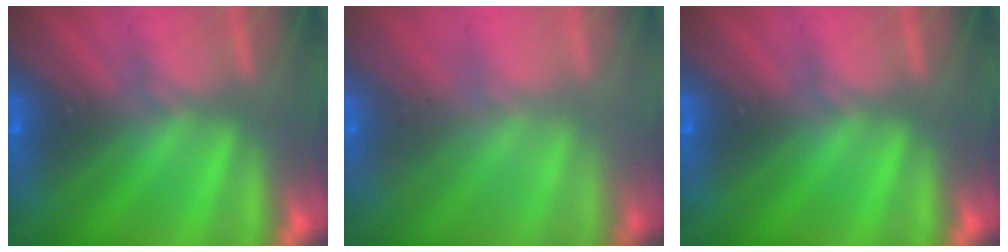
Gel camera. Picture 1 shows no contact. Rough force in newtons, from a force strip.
{"total": 2.2}
{"total": 0.0}